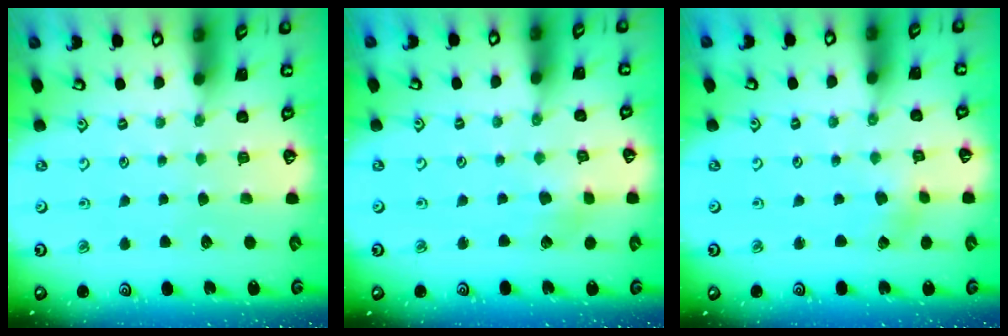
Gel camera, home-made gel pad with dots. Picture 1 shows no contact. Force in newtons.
{"total": 2.4, "press": 2.4, "slide": 0.2}
{"total": 1.6, "press": 1.6, "slide": 0.1}